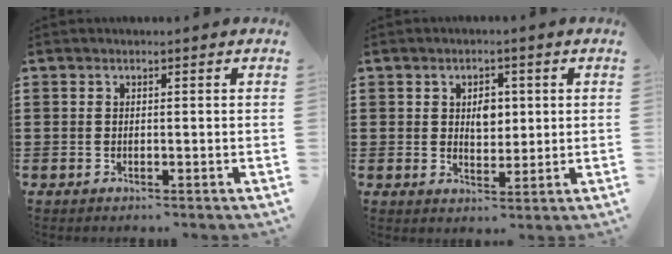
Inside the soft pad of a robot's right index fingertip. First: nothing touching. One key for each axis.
{"total": 3.5, "fx": 0.7, "fy": 2.4, "fz": 2.4, "tx": -0.038, "ty": 0.005, "tz": 0.006}